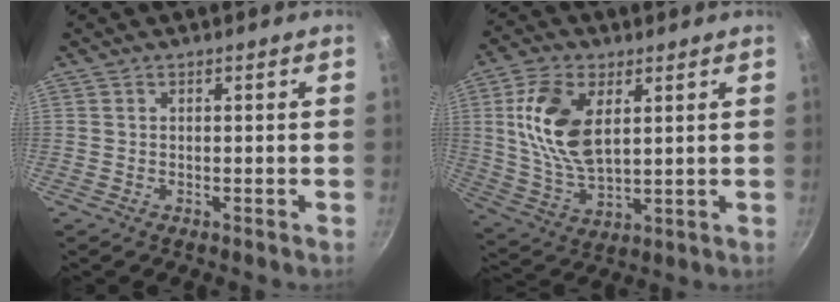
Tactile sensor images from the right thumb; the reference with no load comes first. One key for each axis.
{"total": 14.1, "fx": 3.8, "fy": 7.6, "fz": 11.2, "tx": -0.211, "ty": -0.015, "tz": 0.080}